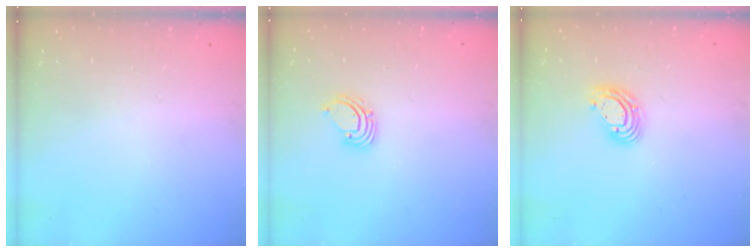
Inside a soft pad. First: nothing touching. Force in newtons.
{"total": 2.6, "press": 2.6, "slide": 0.2}
{"total": 8.7, "press": 8.6, "slide": 1.4}